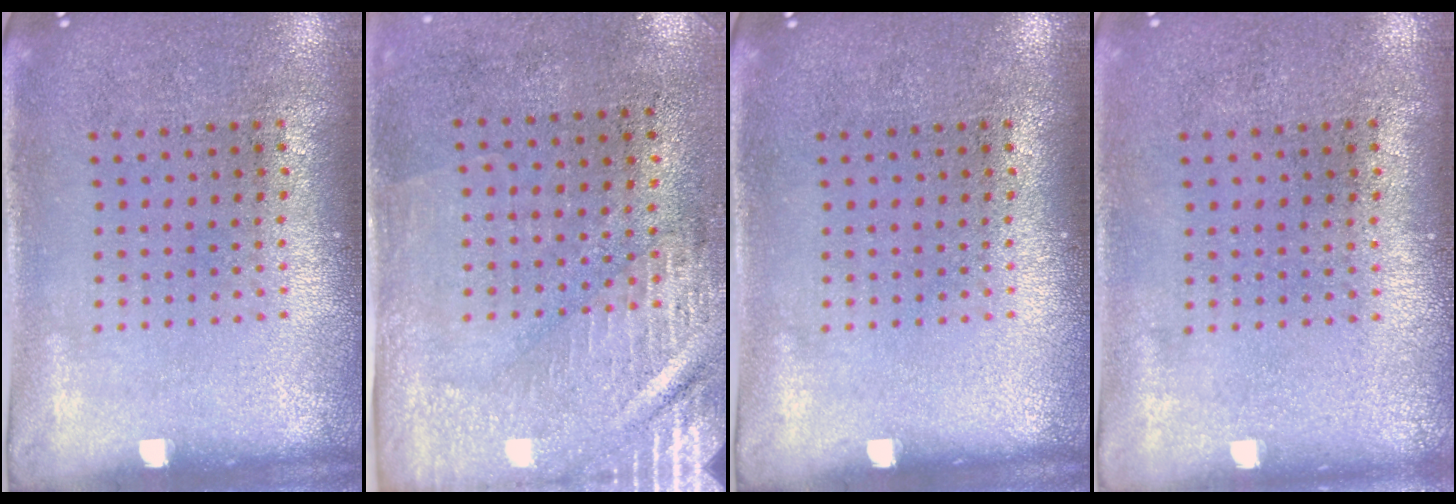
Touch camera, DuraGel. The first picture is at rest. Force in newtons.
{"total": 2.9, "press": 2.5, "slide": 1.5}
{"total": 0.0}
{"total": 0.0}